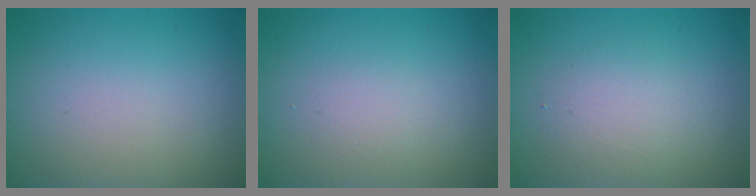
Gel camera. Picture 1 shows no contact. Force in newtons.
{"total": 1.2, "press": 1.2, "slide": 0.0}
{"total": 2.4, "press": 2.4, "slide": 0.0}